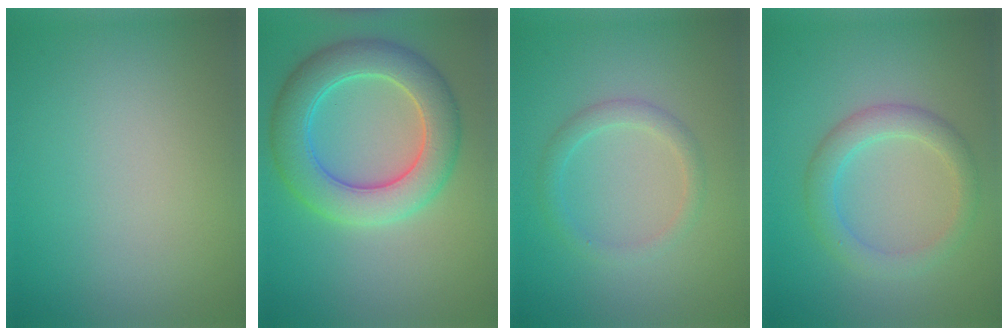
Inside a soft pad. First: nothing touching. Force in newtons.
{"total": 7.1, "press": 7.1, "slide": 0.3}
{"total": 1.9, "press": 1.9, "slide": 0.1}
{"total": 3.1, "press": 3.1, "slide": 0.2}